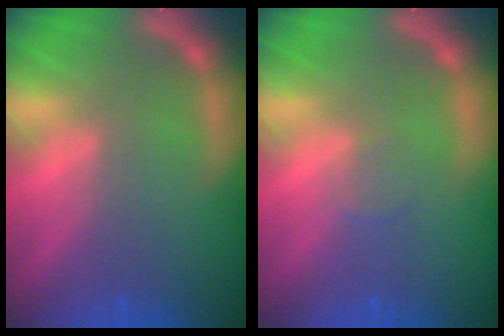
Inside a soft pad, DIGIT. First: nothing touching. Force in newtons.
{"total": 1.0}